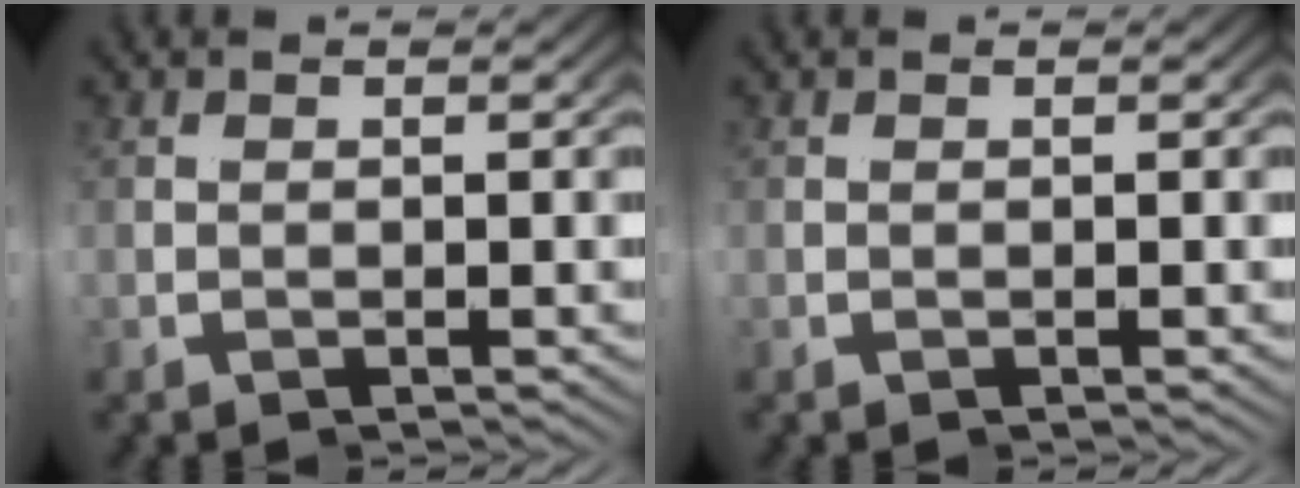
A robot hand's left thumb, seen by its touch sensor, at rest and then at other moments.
{"total": 0.0}